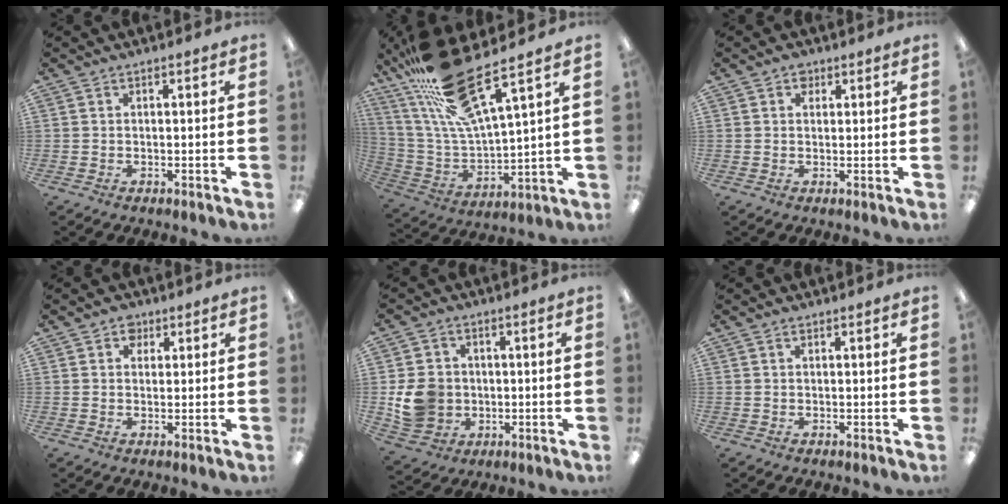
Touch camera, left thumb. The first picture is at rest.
{"total": 21.5, "force": [14.9, 5.2, 14.6], "torque": [-0.289, -0.079, 0.253]}
{"total": 2.3, "force": [1.5, 1.5, 0.9], "torque": [-0.003, -0.003, 0.023]}
{"total": 3.3, "force": [2.0, 2.3, 1.1], "torque": [-0.004, -0.006, 0.031]}
{"total": 9.6, "force": [-0.6, 8.6, 4.2], "torque": [-0.095, 0.017, -0.004]}
{"total": 0.6, "force": [0.4, 0.3, 0.3], "torque": [-0.008, 0.002, 0.008]}